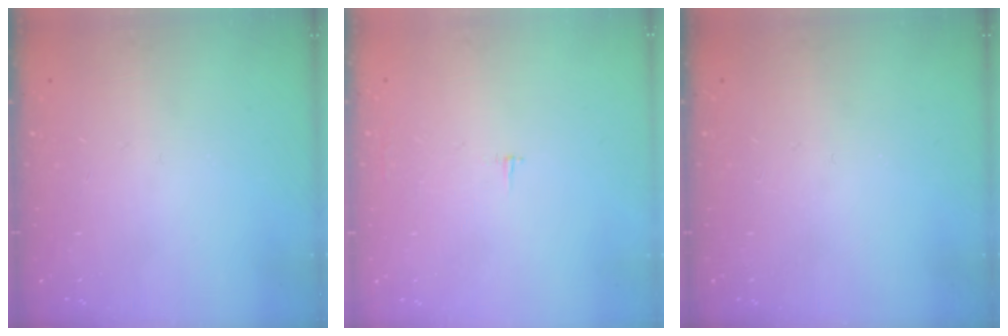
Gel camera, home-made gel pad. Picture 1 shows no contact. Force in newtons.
{"total": 1.8, "press": 1.8, "slide": 0.1}
{"total": 0.0}